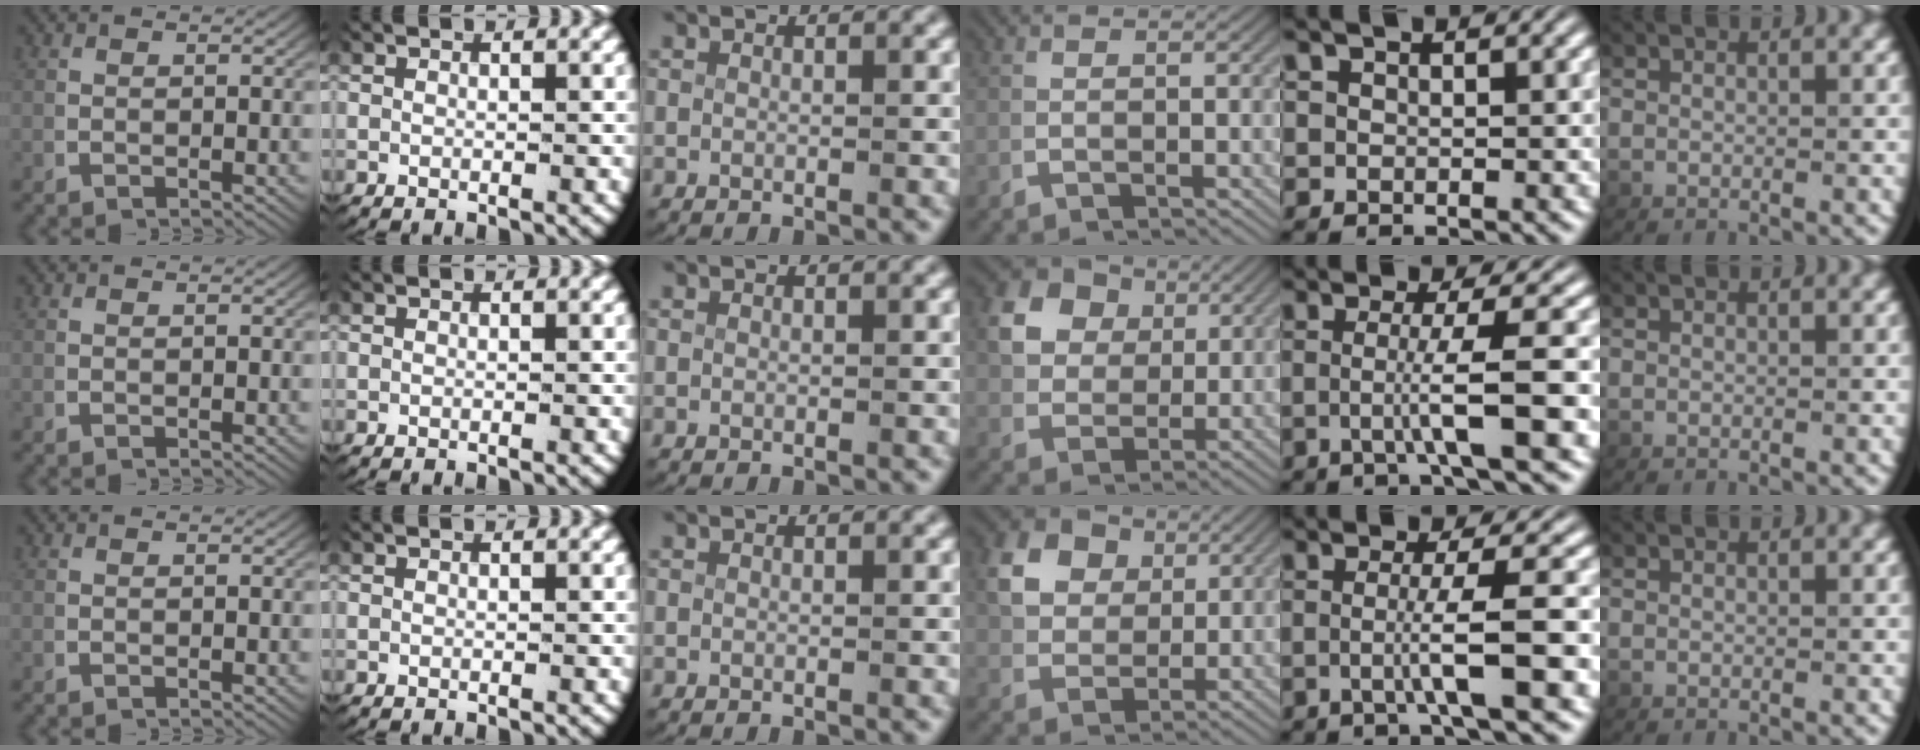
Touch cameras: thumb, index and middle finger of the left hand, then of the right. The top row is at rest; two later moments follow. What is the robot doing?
{"motion": "grasp_and_lifting", "object": "card"}